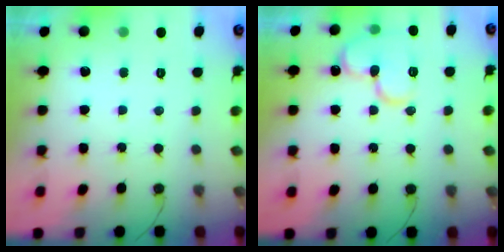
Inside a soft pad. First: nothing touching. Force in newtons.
{"total": 13.8, "press": 13.7, "slide": 1.4}